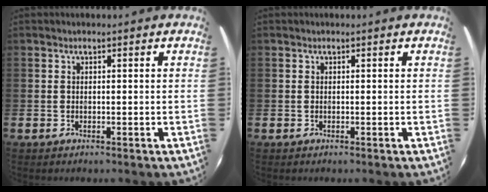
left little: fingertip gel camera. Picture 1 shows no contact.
{"total": 0.0}